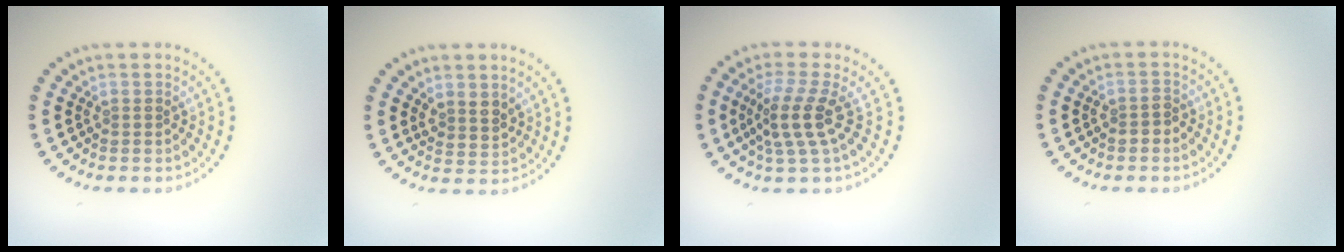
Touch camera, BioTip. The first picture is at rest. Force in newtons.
{"total": 1.9, "press": 1.6, "slide": 1.0}
{"total": 3.5, "press": 2.6, "slide": 2.3}
{"total": 1.4, "press": 1.3, "slide": 0.5}